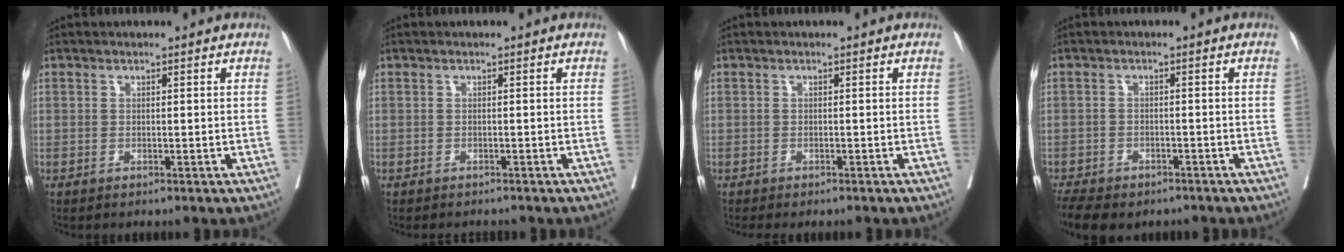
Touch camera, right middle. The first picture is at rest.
{"total": 2.2, "force": [-2.1, 0.6, 0.5], "torque": [-0.005, -0.003, -0.027]}
{"total": 2.9, "force": [-2.5, 0.8, 1.1], "torque": [-0.010, -0.005, -0.033]}
{"total": 10.0, "force": [-7.8, 4.4, 4.5], "torque": [-0.086, -0.001, -0.109]}